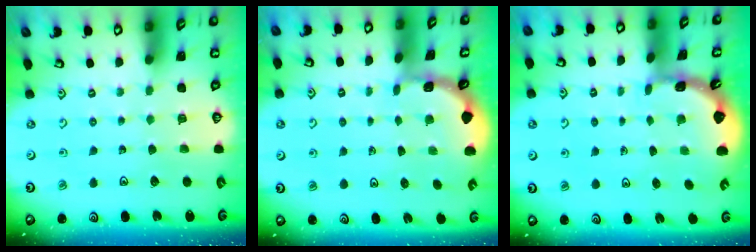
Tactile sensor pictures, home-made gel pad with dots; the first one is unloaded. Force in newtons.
{"total": 1.2, "press": 1.2, "slide": 0.1}
{"total": 1.8, "press": 1.8, "slide": 0.1}